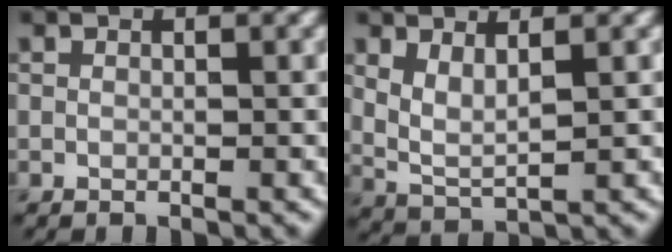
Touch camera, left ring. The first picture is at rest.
{"total": 2.7, "force": [1.3, 0.9, 2.2], "torque": [-0.051, -0.009, 0.030]}